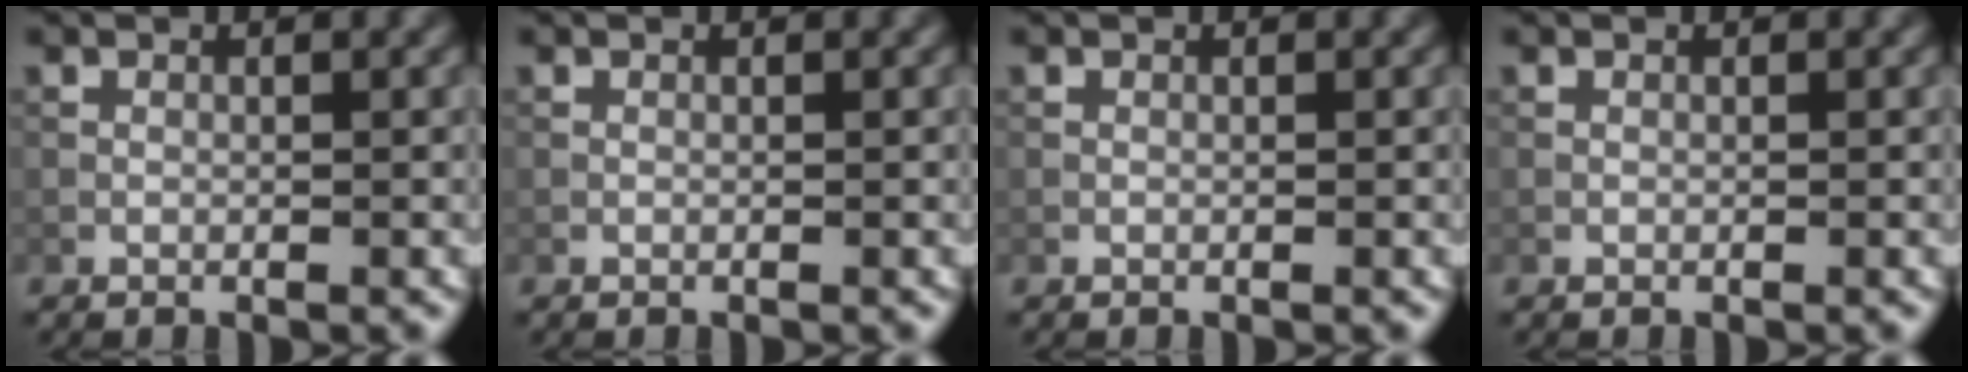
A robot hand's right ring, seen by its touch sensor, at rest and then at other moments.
{"total": 0.0}
{"total": 0.0}
{"total": 0.0}